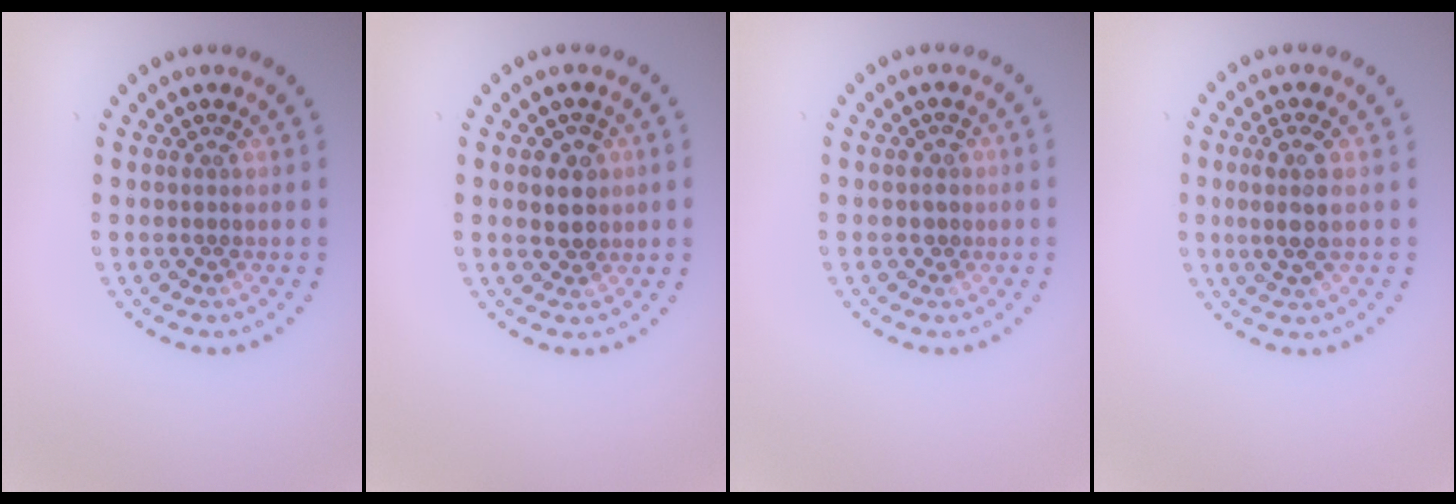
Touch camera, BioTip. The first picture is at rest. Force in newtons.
{"total": 2.5, "press": 2.4, "slide": 0.6}
{"total": 0.8, "press": 0.5, "slide": 0.6}
{"total": 2.4, "press": 2.1, "slide": 1.1}